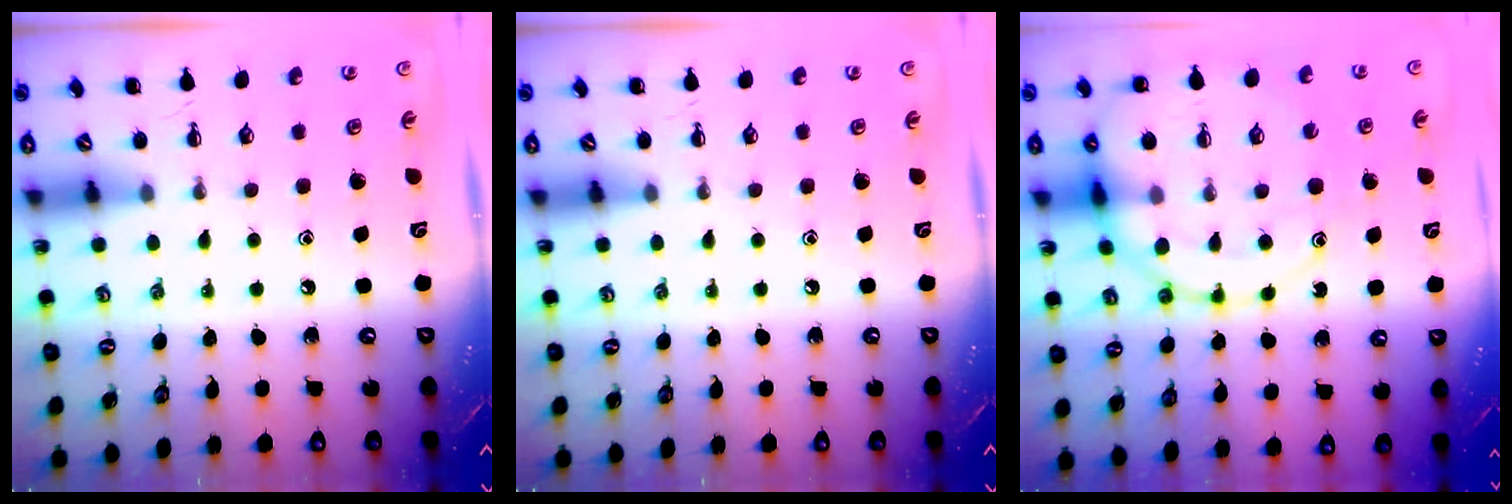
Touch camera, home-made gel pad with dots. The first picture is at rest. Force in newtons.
{"total": 0.0}
{"total": 15.9, "press": 15.8, "slide": 2.4}